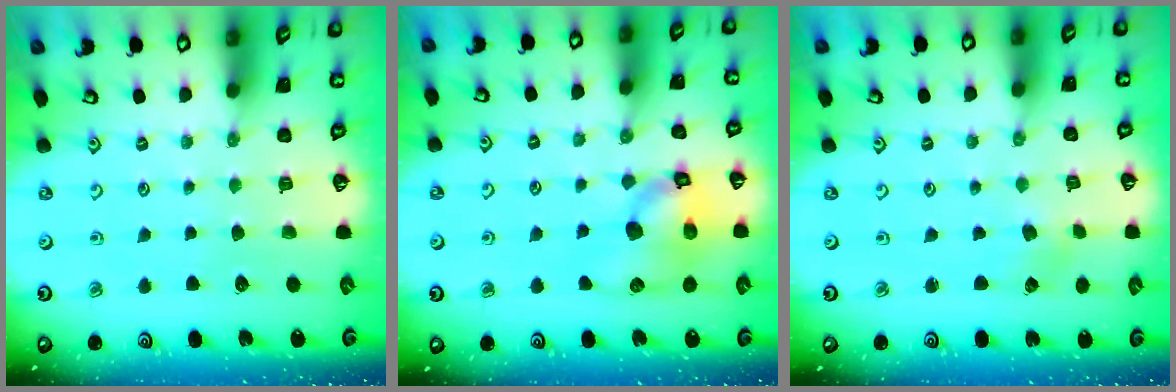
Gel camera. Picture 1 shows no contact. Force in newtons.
{"total": 14.3, "press": 14.1, "slide": 1.9}
{"total": 2.6, "press": 2.6, "slide": 0.4}